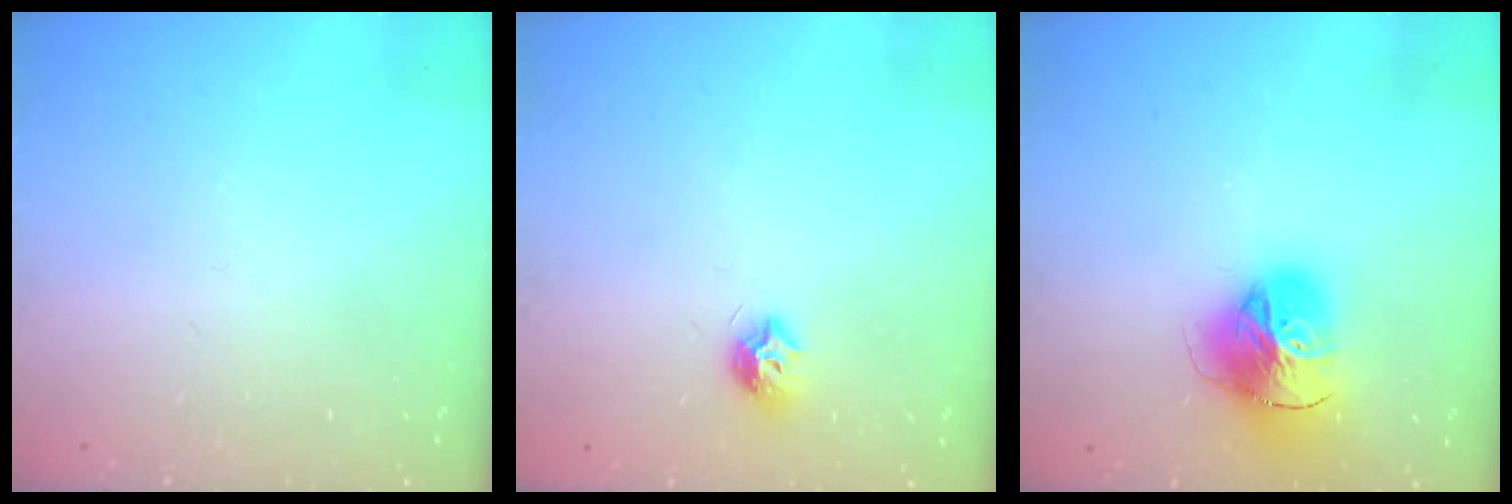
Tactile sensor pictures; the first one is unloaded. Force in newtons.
{"total": 7.5, "press": 7.5, "slide": 0.1}
{"total": 17.1, "press": 17.0, "slide": 1.9}